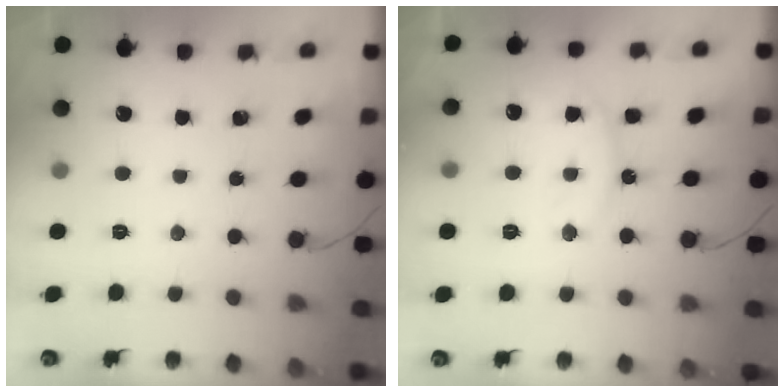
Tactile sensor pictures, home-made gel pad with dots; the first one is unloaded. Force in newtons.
{"total": 11.4, "press": 11.4, "slide": 0.9}